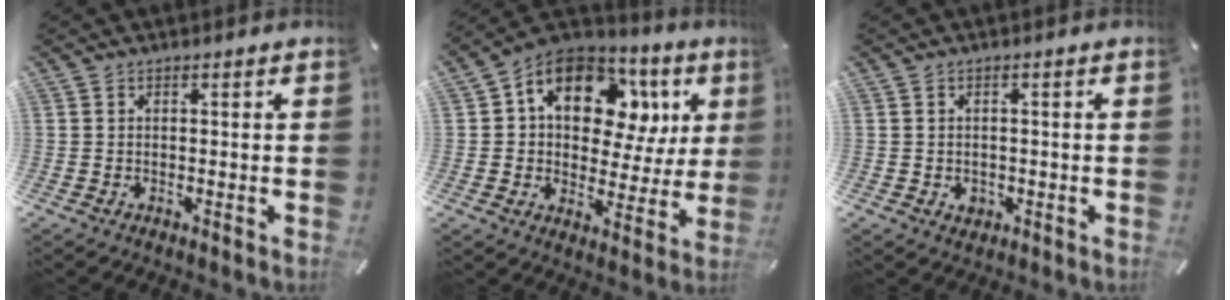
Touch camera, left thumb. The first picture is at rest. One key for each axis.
{"total": 15.1, "fx": 7.5, "fy": 9.4, "fz": 9.1, "tx": -0.147, "ty": -0.046, "tz": 0.129}
{"total": 2.3, "fx": -0.6, "fy": 2.0, "fz": 0.9, "tx": -0.017, "ty": 0.003, "tz": -0.012}